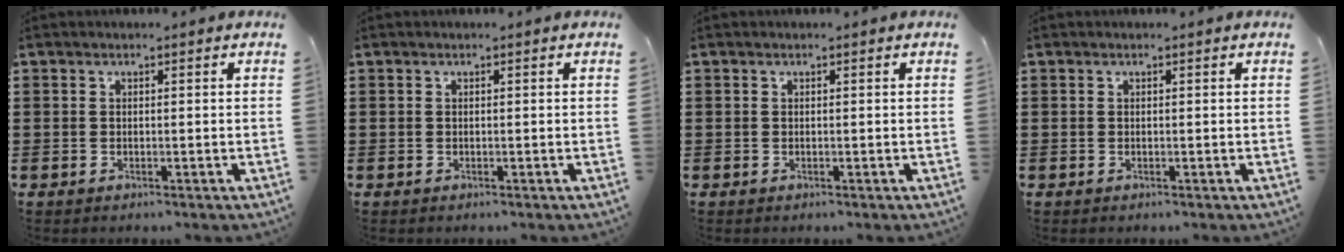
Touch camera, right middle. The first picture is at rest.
{"total": 0.0}
{"total": 0.0}
{"total": 0.0}